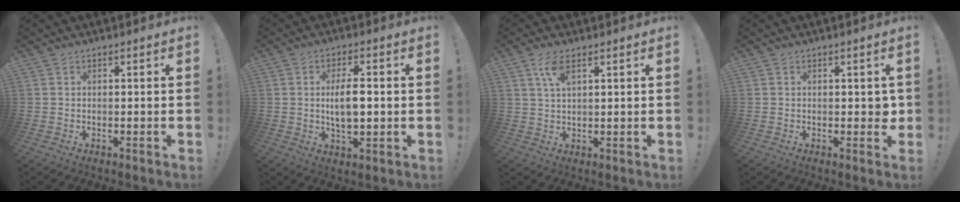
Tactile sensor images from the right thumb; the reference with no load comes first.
{"total": 7.8, "force": [0.3, 2.9, 7.2], "torque": [-0.134, -0.008, -0.004]}
{"total": 5.3, "force": [2.8, 1.8, 4.2], "torque": [-0.088, 0.001, 0.049]}
{"total": 1.8, "force": [0.3, 1.4, 1.2], "torque": [-0.012, 0.001, 0.004]}